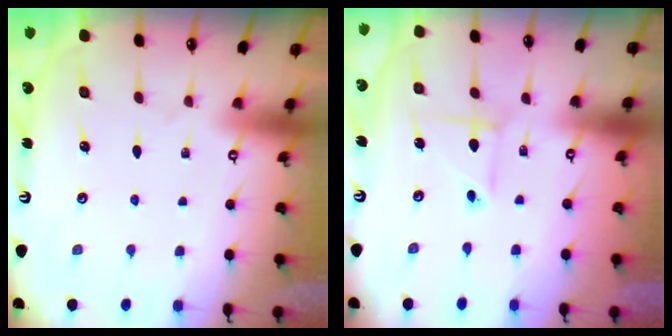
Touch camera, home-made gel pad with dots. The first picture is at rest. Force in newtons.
{"total": 3.4, "press": 3.4, "slide": 0.3}